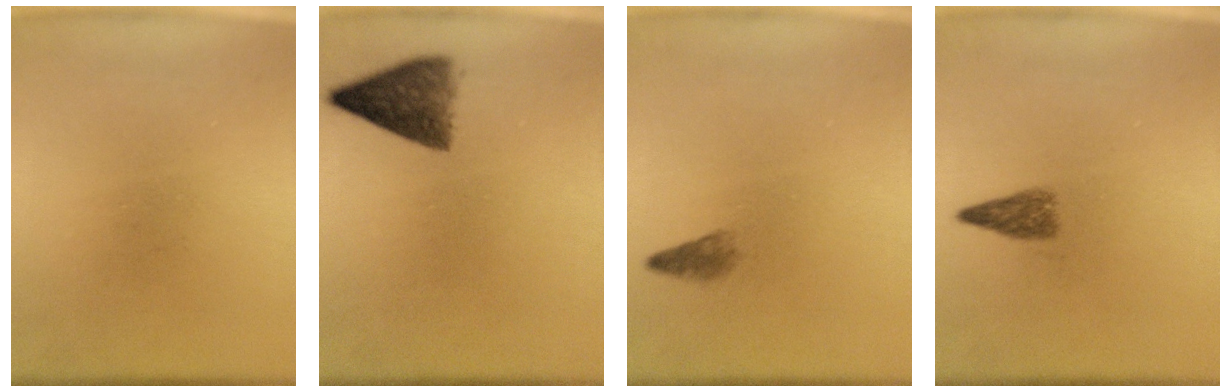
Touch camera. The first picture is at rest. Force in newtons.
{"total": 6.3}
{"total": 1.2}
{"total": 2.3}